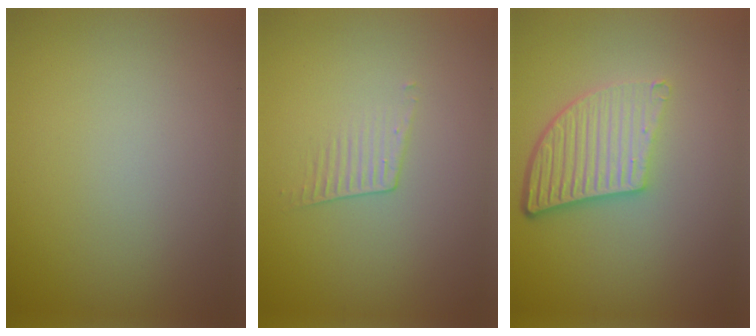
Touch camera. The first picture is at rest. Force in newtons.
{"total": 1.1, "press": 0.4, "slide": 1.1}
{"total": 5.6, "press": 3.9, "slide": 4.0}